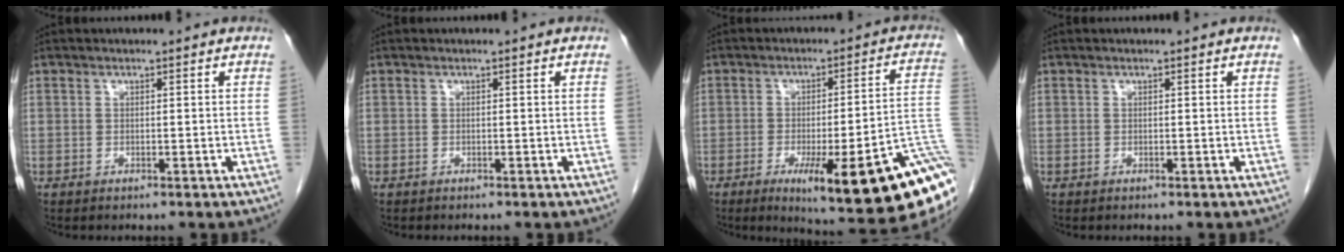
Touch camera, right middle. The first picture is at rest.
{"total": 0.0}
{"total": 22.9, "force": [-10.4, 2.7, 20.2], "torque": [-0.165, -0.009, -0.142]}
{"total": 0.0}